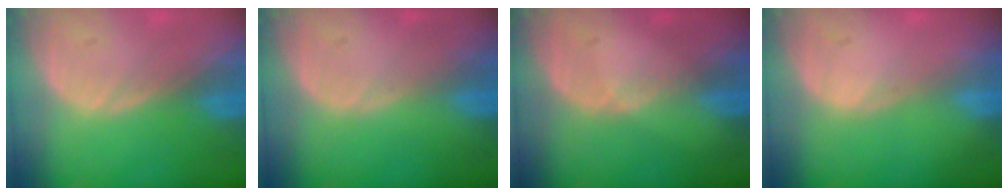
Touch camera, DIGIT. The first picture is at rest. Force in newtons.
{"total": 0.0}
{"total": 1.1, "press": 0.8, "slide": 0.8}
{"total": 0.0}